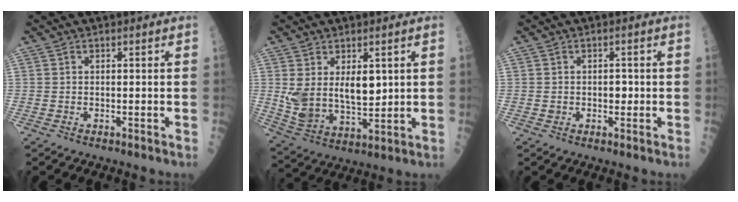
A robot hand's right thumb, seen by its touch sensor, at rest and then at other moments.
{"total": 10.8, "force": [2.5, 6.2, 8.5], "torque": [-0.135, -0.022, 0.065]}
{"total": 1.9, "force": [-0.1, 1.5, 1.2], "torque": [-0.003, 0.004, -0.001]}